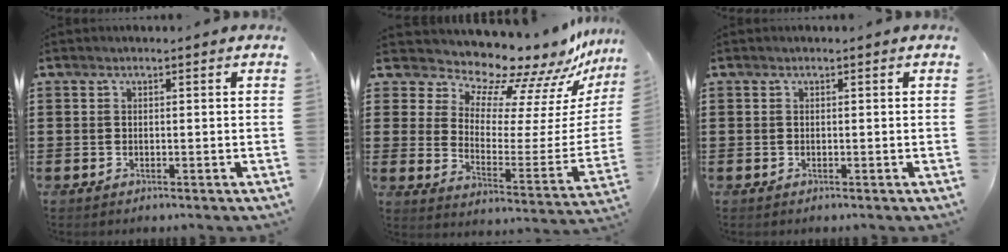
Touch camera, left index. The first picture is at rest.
{"total": 9.1, "force": [8.5, 2.6, 1.9], "torque": [-0.057, -0.095, 0.139]}
{"total": 0.0}